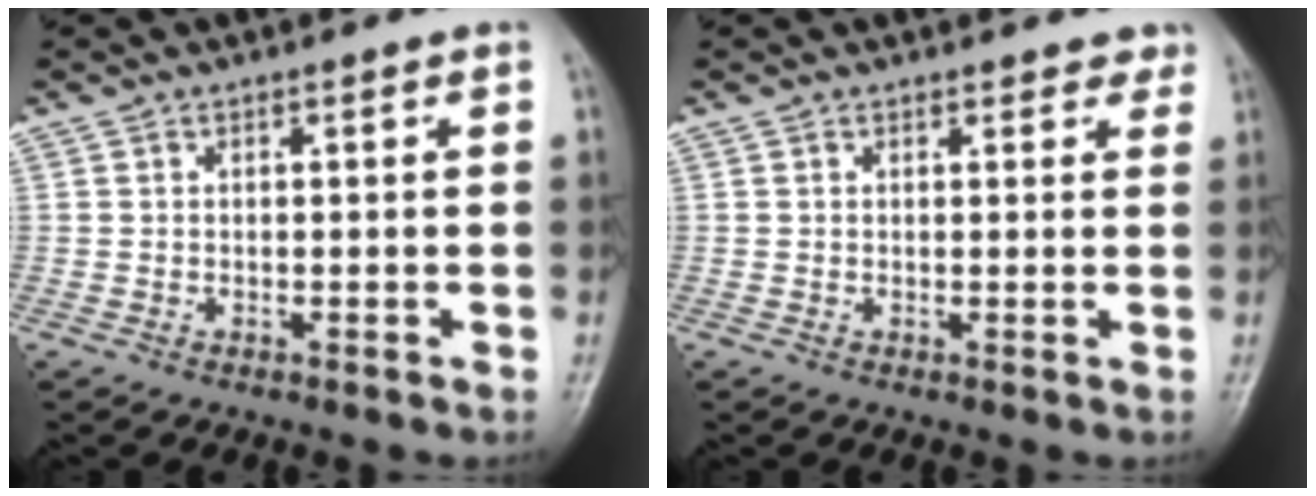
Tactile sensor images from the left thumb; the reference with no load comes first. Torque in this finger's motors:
{"motor_torque": [0.02, 0.12, -0.33, 0.12, 0.01]}